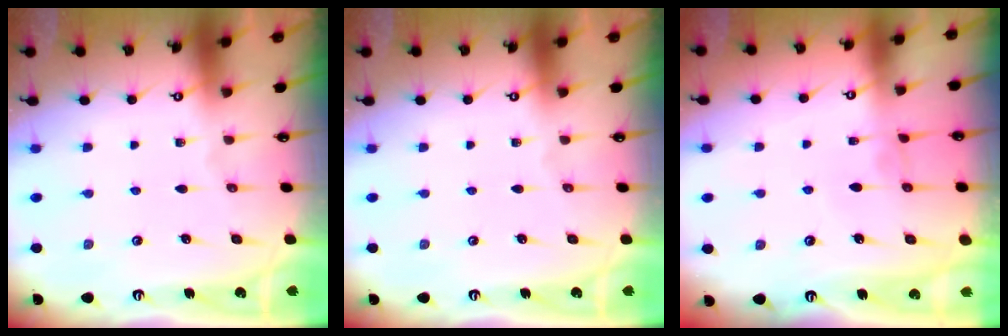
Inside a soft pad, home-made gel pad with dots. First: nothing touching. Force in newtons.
{"total": 0.0}
{"total": 1.4, "press": 1.3, "slide": 0.2}